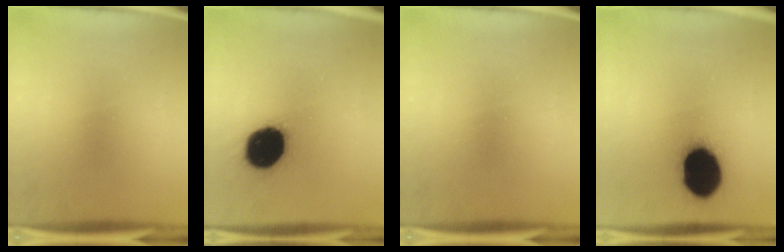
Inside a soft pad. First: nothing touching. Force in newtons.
{"total": 19.6}
{"total": 0.0}
{"total": 20.1}